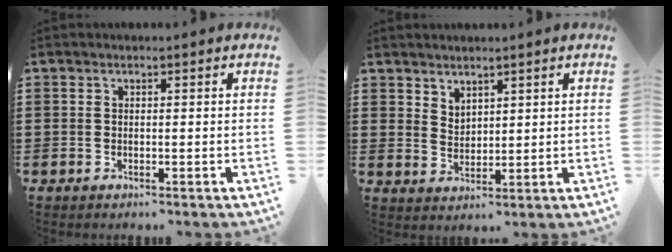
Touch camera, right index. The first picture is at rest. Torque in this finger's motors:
{"motor_torque": [-0.26, 0.14, -0.05, -0.01]}